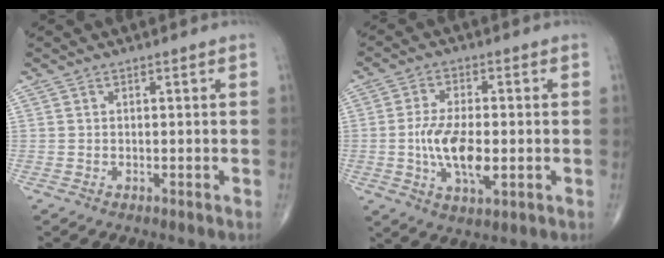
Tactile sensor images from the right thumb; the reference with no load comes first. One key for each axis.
{"total": 10.3, "fx": -1.4, "fy": 4.6, "fz": 9.2, "tx": -0.174, "ty": -0.002, "tz": -0.025}